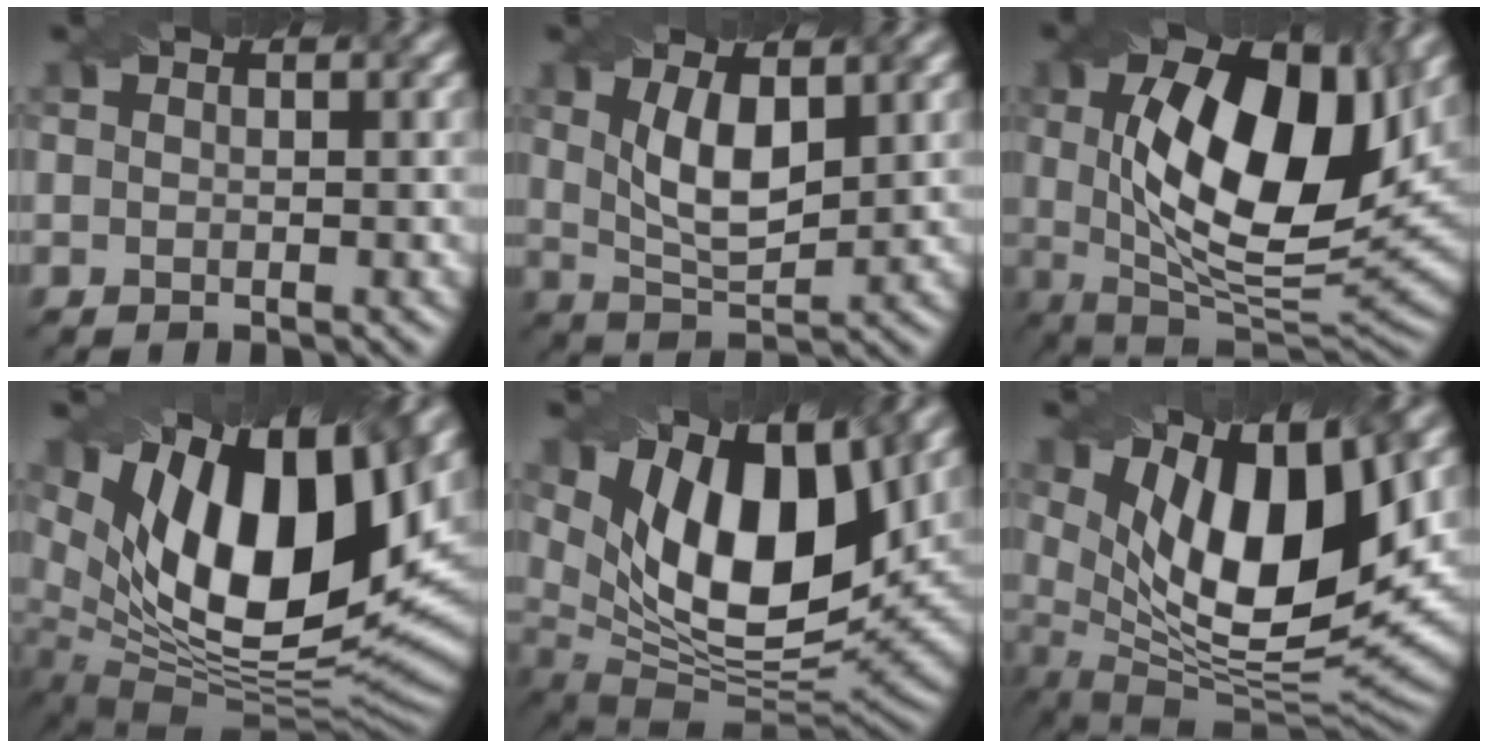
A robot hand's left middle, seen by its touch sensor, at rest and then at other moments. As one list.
[{"total": 5.1, "force": [1.5, 2.0, 4.4], "torque": [-0.093, -0.005, 0.033]}, {"total": 14.8, "force": [2.9, 6.6, 13.0], "torque": [-0.206, -0.006, 0.044]}, {"total": 16.7, "force": [6.3, 8.0, 13.2], "torque": [-0.215, 0.014, 0.104]}, {"total": 14.7, "force": [6.2, 6.7, 11.4], "torque": [-0.197, 0.014, 0.101]}, {"total": 13.3, "force": [4.7, 5.3, 11.3], "torque": [-0.186, -0.008, 0.086]}]